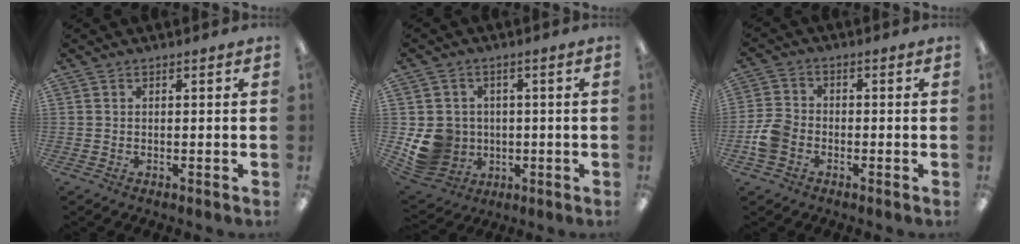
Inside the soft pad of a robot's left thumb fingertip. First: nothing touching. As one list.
[{"total": 9.4, "force": [-0.8, 9.0, 2.7], "torque": [-0.083, 0.007, -0.003]}, {"total": 6.1, "force": [-2.2, 4.6, 3.3], "torque": [-0.062, 0.016, -0.039]}]